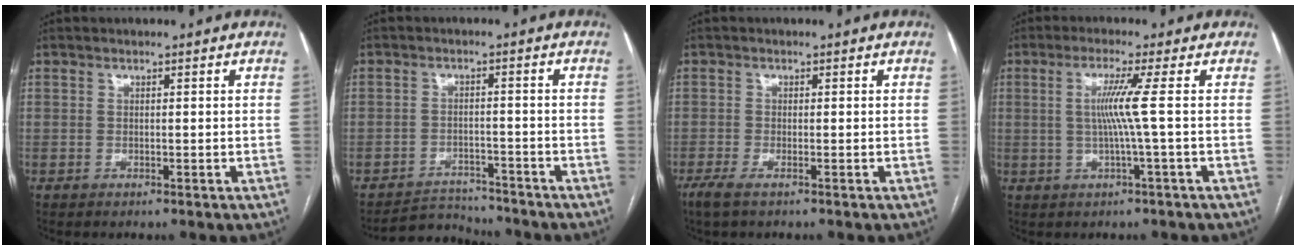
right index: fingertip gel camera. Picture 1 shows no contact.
{"total": 5.4, "force": [-5.2, 0.9, -0.9], "torque": [0.017, 0.004, -0.086]}
{"total": 2.7, "force": [-1.8, 0.5, 1.9], "torque": [-0.041, -0.006, -0.035]}
{"total": 5.1, "force": [0.2, -1.7, 4.8], "torque": [-0.095, -0.001, 0.006]}